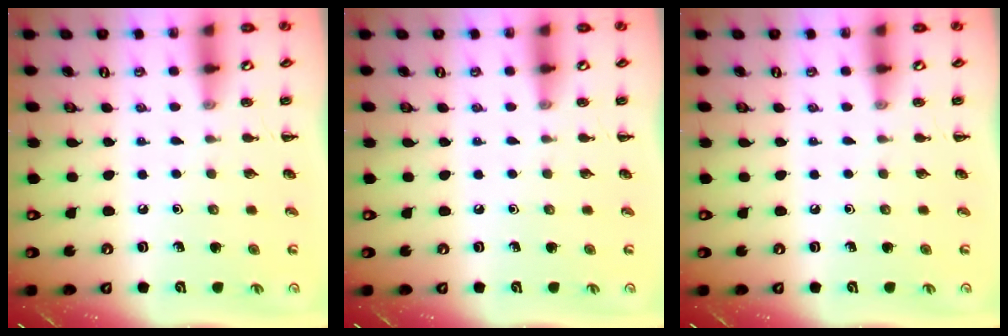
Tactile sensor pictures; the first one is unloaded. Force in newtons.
{"total": 0.0}
{"total": 0.0}